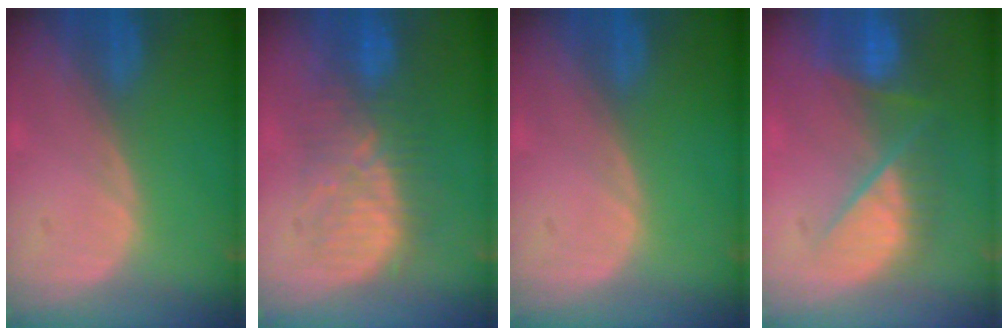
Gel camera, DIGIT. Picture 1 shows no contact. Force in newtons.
{"total": 8.6, "press": 8.6, "slide": 1.0}
{"total": 0.0}
{"total": 9.6, "press": 8.2, "slide": 5.0}